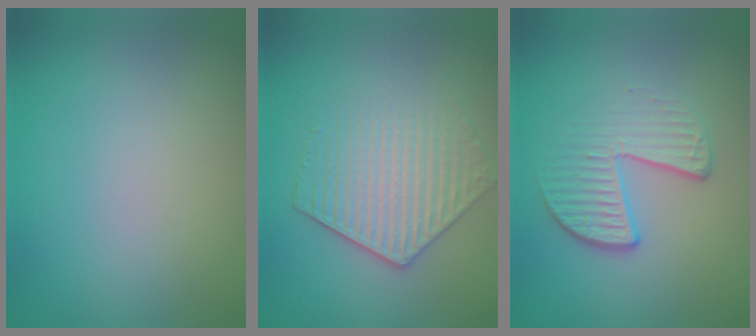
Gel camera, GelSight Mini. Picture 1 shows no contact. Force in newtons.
{"total": 4.4, "press": 3.8, "slide": 2.3}
{"total": 4.1, "press": 2.8, "slide": 2.9}